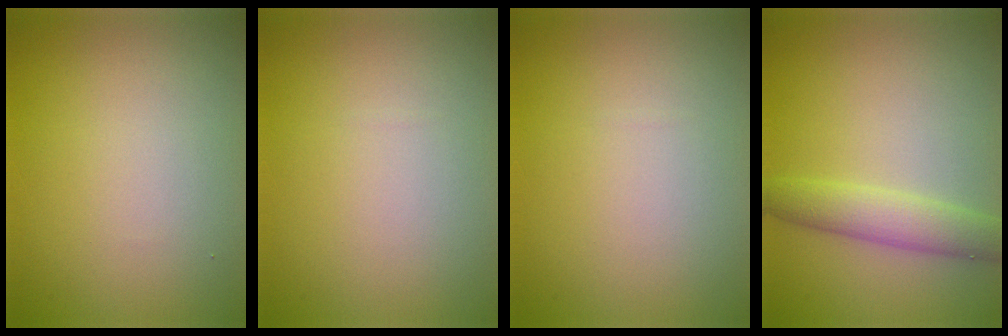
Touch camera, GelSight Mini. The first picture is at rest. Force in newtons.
{"total": 0.0}
{"total": 0.0}
{"total": 3.3, "press": 3.3, "slide": 0.1}